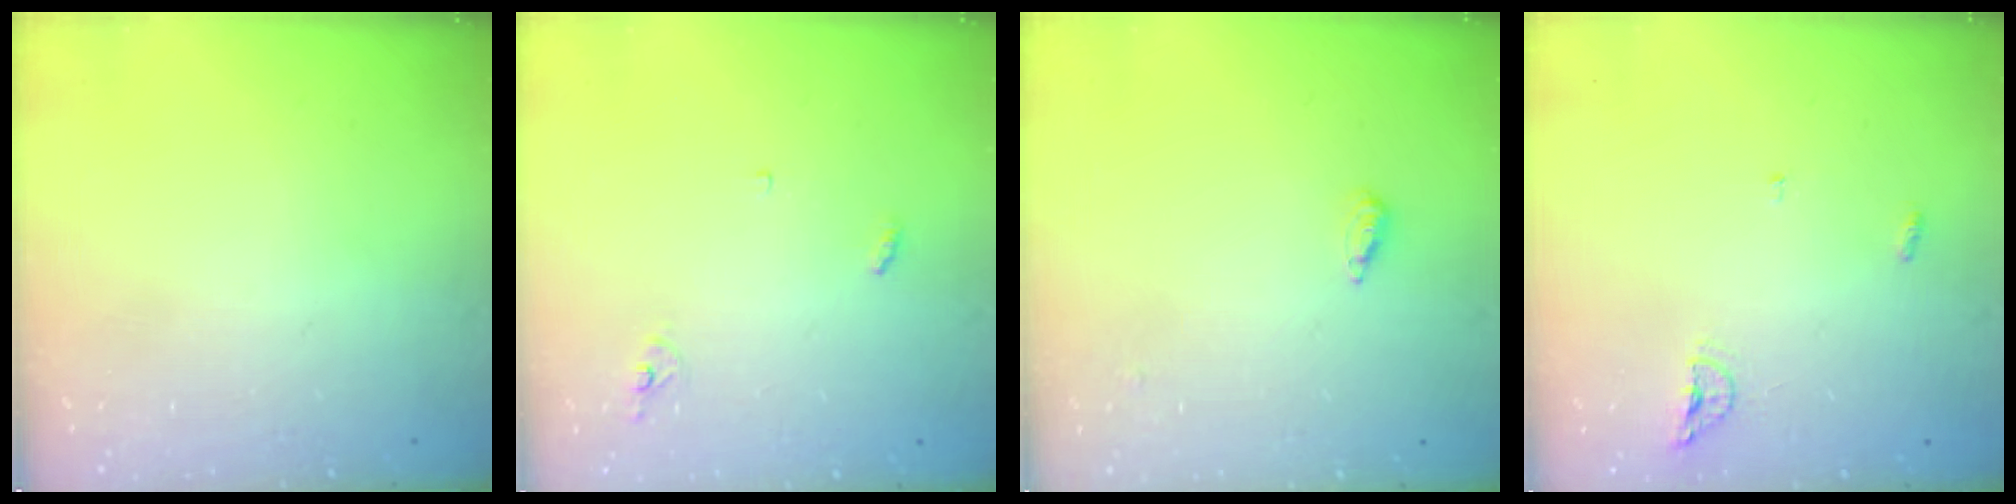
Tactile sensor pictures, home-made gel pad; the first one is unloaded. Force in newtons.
{"total": 2.9, "press": 2.9, "slide": 0.2}
{"total": 2.2, "press": 2.2, "slide": 0.5}
{"total": 4.4, "press": 4.3, "slide": 1.0}